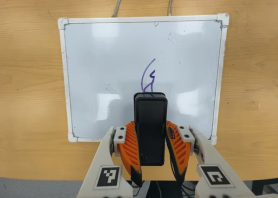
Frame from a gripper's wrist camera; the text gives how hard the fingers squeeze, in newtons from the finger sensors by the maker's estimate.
{"total": 7.0, "left": 5.4, "right": 8.6}